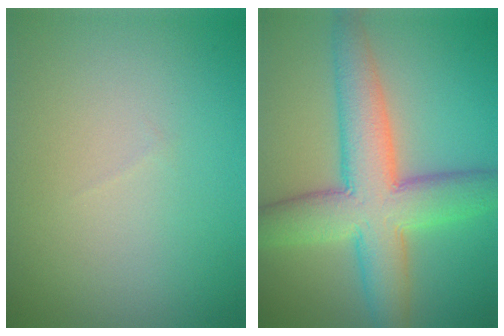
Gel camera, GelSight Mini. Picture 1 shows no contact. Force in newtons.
{"total": 8.9, "press": 8.9, "slide": 0.6}